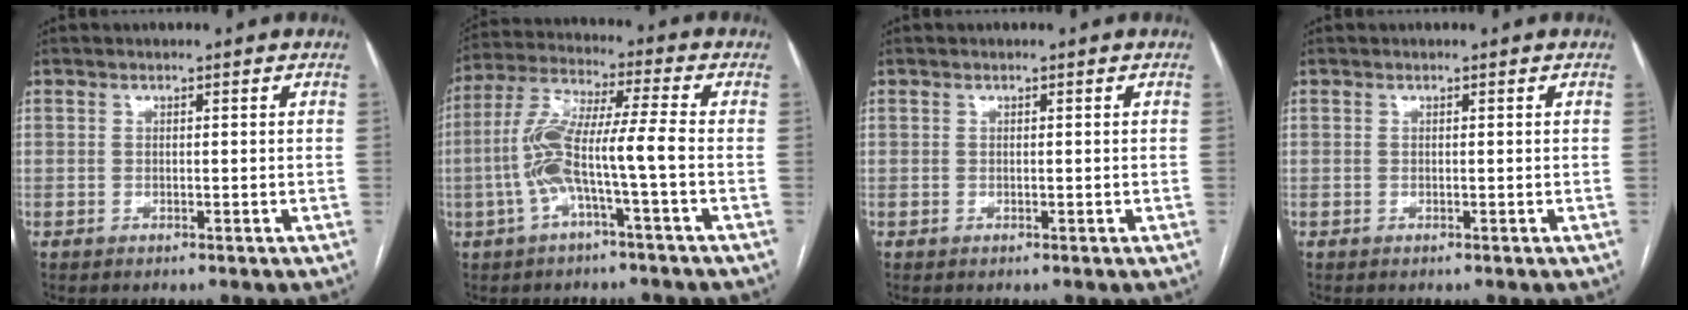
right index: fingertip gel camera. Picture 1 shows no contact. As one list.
[{"total": 10.0, "force": [-2.6, 0.2, 9.7], "torque": [-0.207, 0.026, -0.055]}, {"total": 0.0}, {"total": 0.0}]